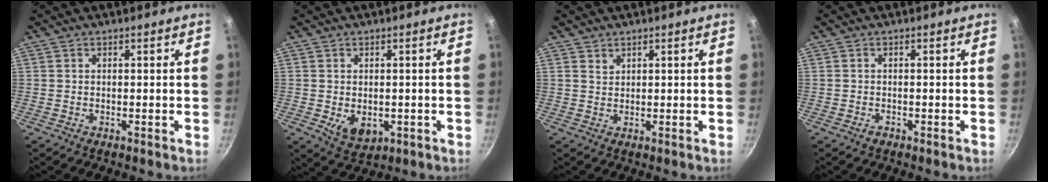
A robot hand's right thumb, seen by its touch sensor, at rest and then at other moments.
{"total": 5.6, "force": [-0.8, 3.9, 3.9], "torque": [-0.053, -0.011, 0.000]}
{"total": 1.4, "force": [1.0, 0.9, 0.4], "torque": [0.001, -0.002, 0.017]}
{"total": 0.8, "force": [-0.6, 0.5, 0.3], "torque": [-0.008, 0.004, -0.011]}